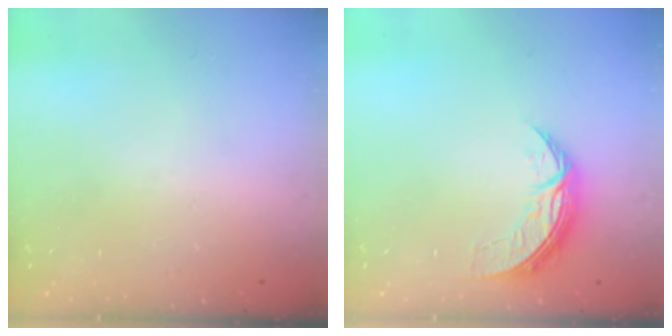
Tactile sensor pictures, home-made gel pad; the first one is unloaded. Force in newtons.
{"total": 7.8, "press": 7.8, "slide": 0.3}